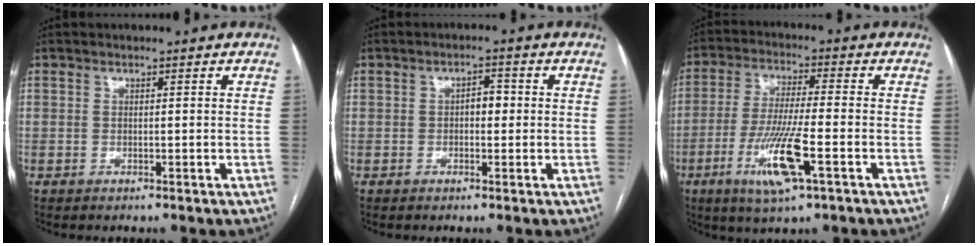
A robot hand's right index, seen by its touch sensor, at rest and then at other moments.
{"total": 2.5, "force": [-0.1, 1.3, 2.2], "torque": [-0.028, 0.012, -0.004]}
{"total": 11.2, "force": [-4.5, 0.8, 10.2], "torque": [-0.204, -0.018, -0.082]}